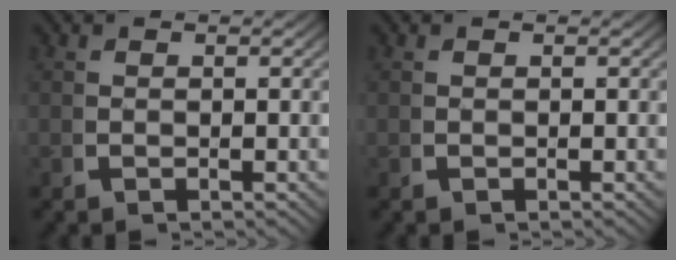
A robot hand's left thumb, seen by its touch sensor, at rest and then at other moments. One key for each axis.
{"total": 0.0}